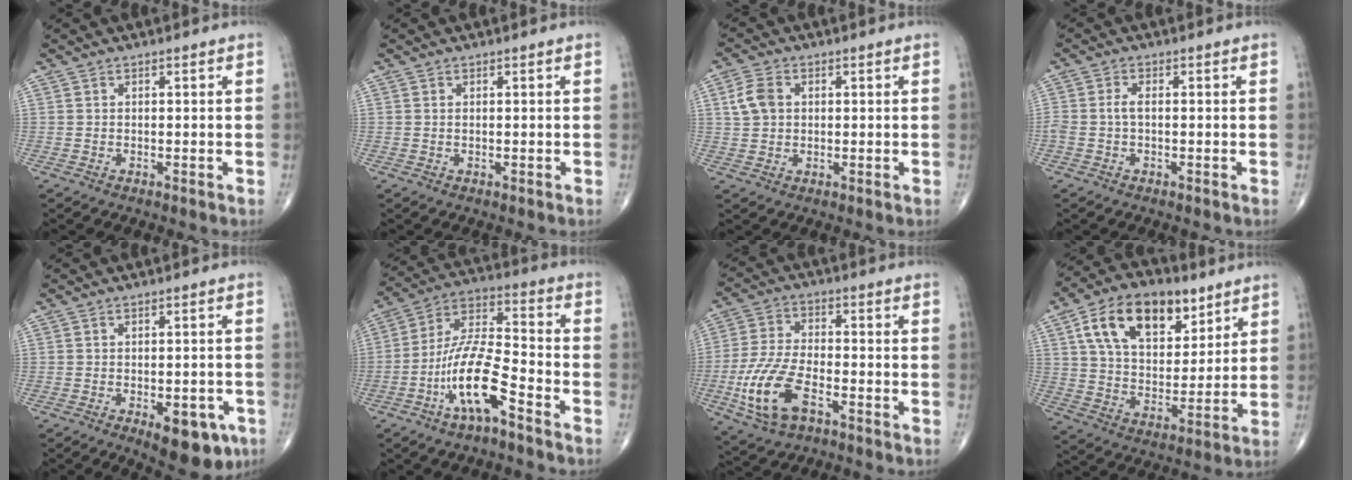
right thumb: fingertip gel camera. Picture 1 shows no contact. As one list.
[{"total": 0.0}, {"total": 5.0, "force": [1.1, 3.7, 3.2], "torque": [-0.060, 0.004, 0.019]}, {"total": 2.1, "force": [-0.2, 1.0, 1.8], "torque": [-0.047, 0.004, -0.006]}, {"total": 9.7, "force": [-4.6, 4.5, 7.3], "torque": [-0.068, 0.012, -0.053]}, {"total": 13.9, "force": [-6.9, 4.0, 11.4], "torque": [-0.226, 0.056, -0.131]}, {"total": 12.8, "force": [-5.1, 6.2, 10.0], "torque": [-0.215, 0.017, -0.094]}, {"total": 18.3, "force": [8.9, 10.6, 12.1], "torque": [-0.165, -0.025, 0.154]}]